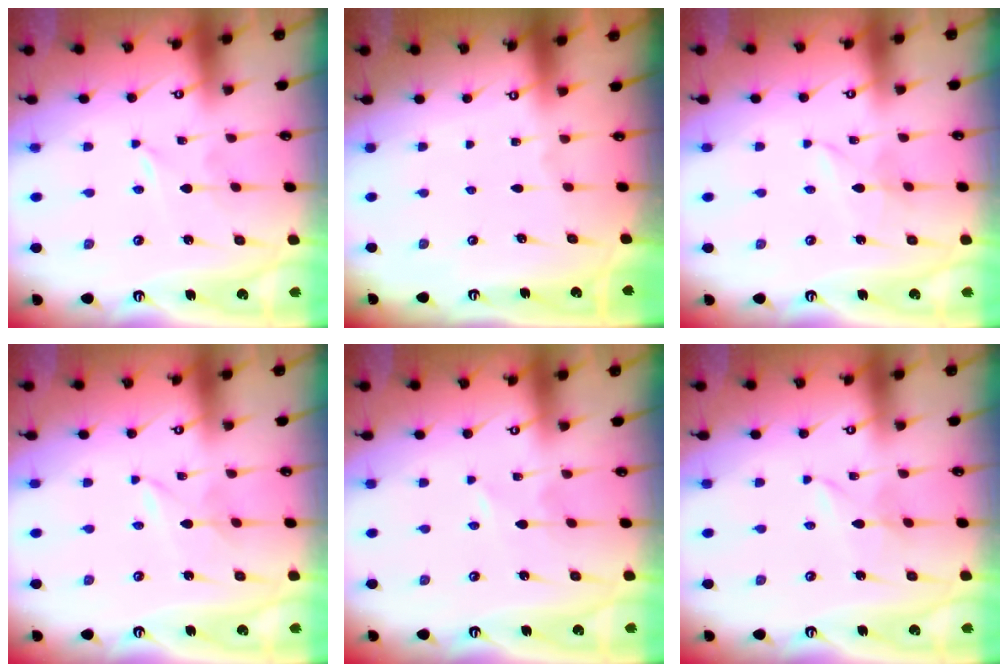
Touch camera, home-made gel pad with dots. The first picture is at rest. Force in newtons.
{"total": 0.0}
{"total": 3.4, "press": 3.3, "slide": 0.4}
{"total": 1.3, "press": 1.3, "slide": 0.1}
{"total": 0.6, "press": 0.6, "slide": 0.1}
{"total": 2.3, "press": 2.3, "slide": 0.2}